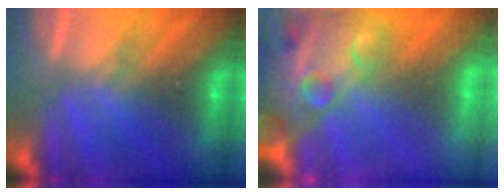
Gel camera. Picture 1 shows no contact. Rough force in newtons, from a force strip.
{"total": 6.9}